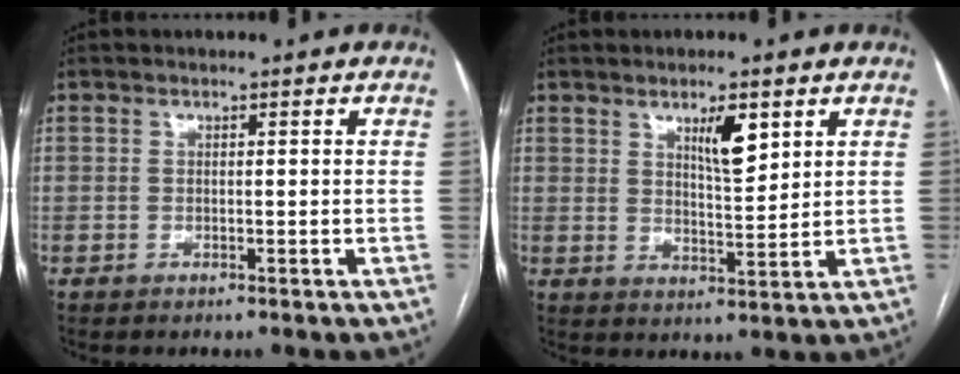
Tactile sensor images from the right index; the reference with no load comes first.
{"total": 5.7, "force": [2.9, 1.3, 4.7], "torque": [-0.082, -0.003, 0.052]}